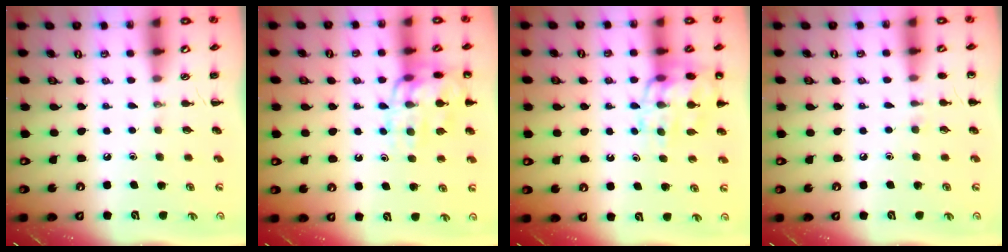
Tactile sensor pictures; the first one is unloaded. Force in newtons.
{"total": 15.1, "press": 15.0, "slide": 1.4}
{"total": 15.7, "press": 15.4, "slide": 3.0}
{"total": 5.6, "press": 5.3, "slide": 1.7}